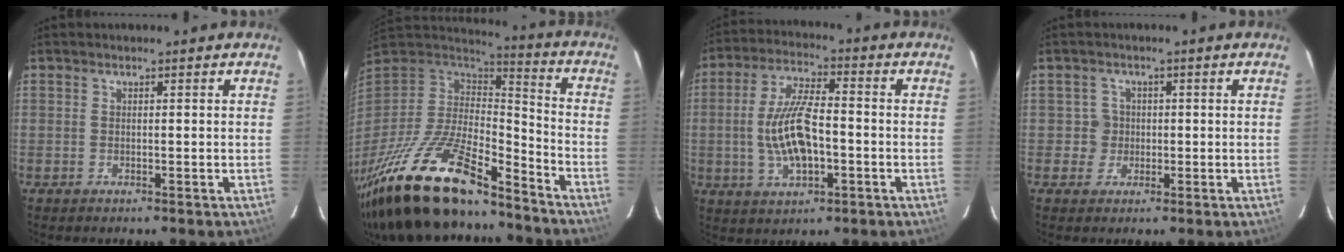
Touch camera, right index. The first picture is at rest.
{"total": 29.4, "force": [-20.9, 9.1, 18.6], "torque": [-0.367, -0.052, -0.354]}
{"total": 12.0, "force": [-2.1, 4.6, 10.9], "torque": [-0.221, 0.002, -0.031]}
{"total": 3.0, "force": [-0.1, 3.0, -0.1], "torque": [0.011, 0.016, 0.001]}